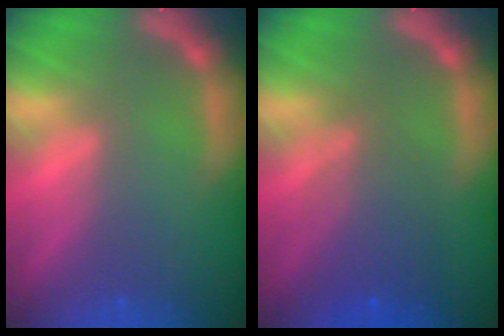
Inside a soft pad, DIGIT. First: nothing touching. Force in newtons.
{"total": 4.6}